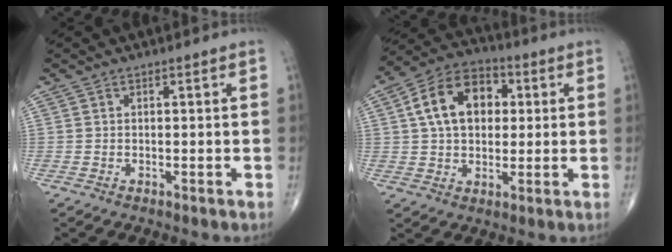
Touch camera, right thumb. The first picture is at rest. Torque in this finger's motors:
{"motor_torque": [-0.49, 0.86, 0.69, 0.49, 0.14]}